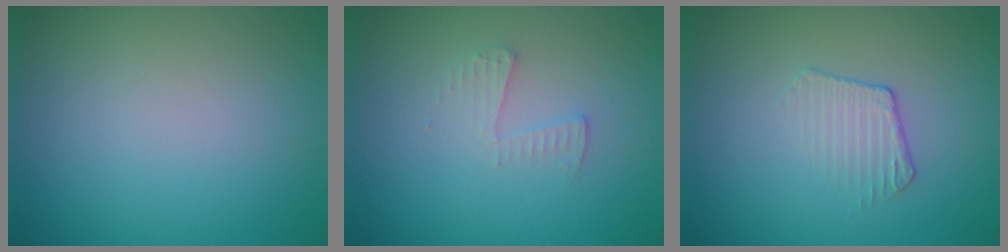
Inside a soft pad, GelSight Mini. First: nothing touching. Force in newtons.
{"total": 1.4, "press": 1.4, "slide": 0.1}
{"total": 1.8, "press": 0.9, "slide": 1.5}